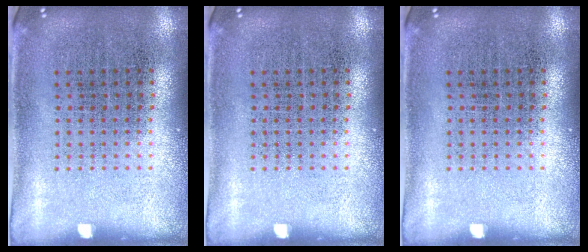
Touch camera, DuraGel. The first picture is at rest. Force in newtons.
{"total": 0.0}
{"total": 0.0}